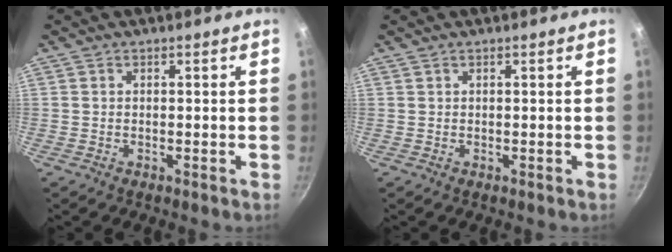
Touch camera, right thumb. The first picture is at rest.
{"total": 0.0}